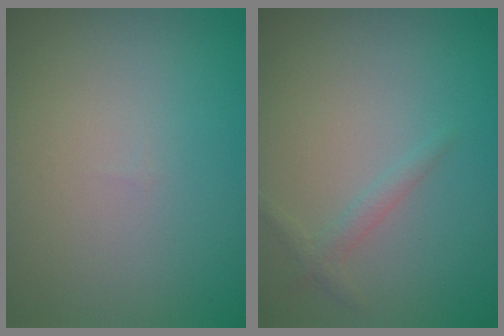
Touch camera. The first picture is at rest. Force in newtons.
{"total": 1.1, "press": 1.1, "slide": 0.0}